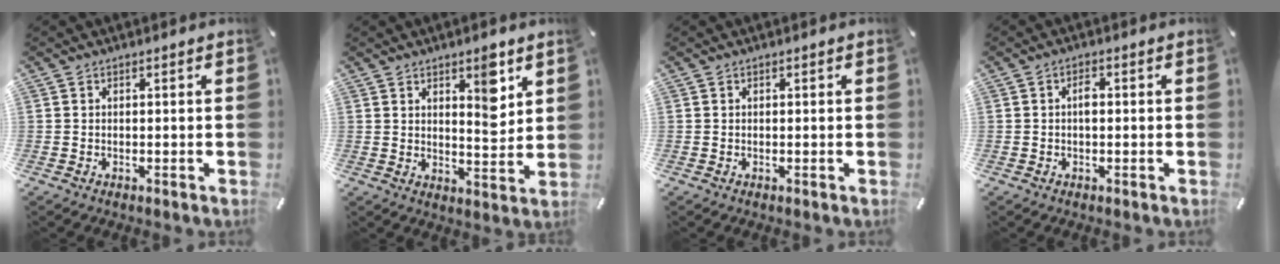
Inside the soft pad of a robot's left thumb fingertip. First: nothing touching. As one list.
[{"total": 8.0, "force": [4.6, 3.6, 5.4], "torque": [-0.055, -0.033, 0.070]}, {"total": 0.0}, {"total": 2.2, "force": [0.0, 1.1, 1.9], "torque": [-0.031, 0.003, -0.005]}]